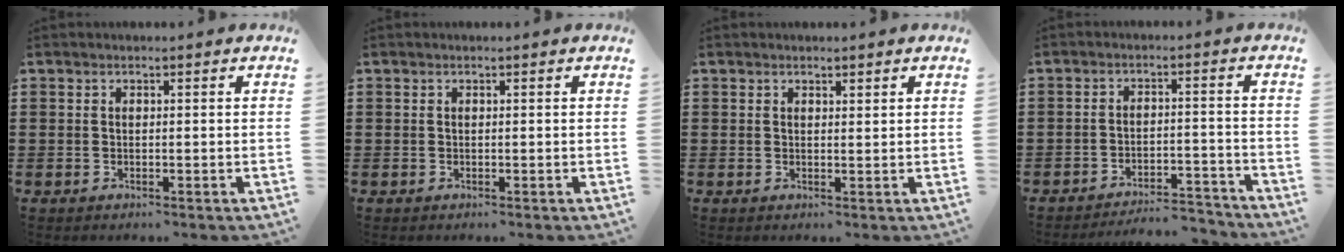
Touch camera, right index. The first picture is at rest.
{"total": 0.0}
{"total": 0.8, "force": [0.7, 0.3, 0.2], "torque": [-0.005, 0.002, 0.014]}
{"total": 4.4, "force": [-4.3, 0.3, 1.0], "torque": [-0.021, 0.001, -0.088]}